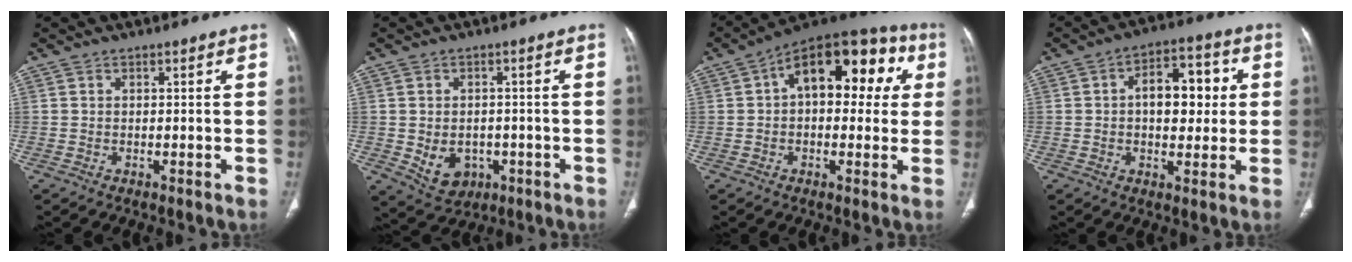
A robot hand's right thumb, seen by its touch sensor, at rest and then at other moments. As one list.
[{"total": 6.9, "force": [-1.7, 5.4, 3.9], "torque": [-0.045, 0.009, -0.007]}, {"total": 18.4, "force": [4.3, 10.3, 14.6], "torque": [-0.154, 0.039, 0.049]}, {"total": 8.8, "force": [1.2, 5.1, 7.1], "torque": [-0.078, 0.008, 0.019]}]